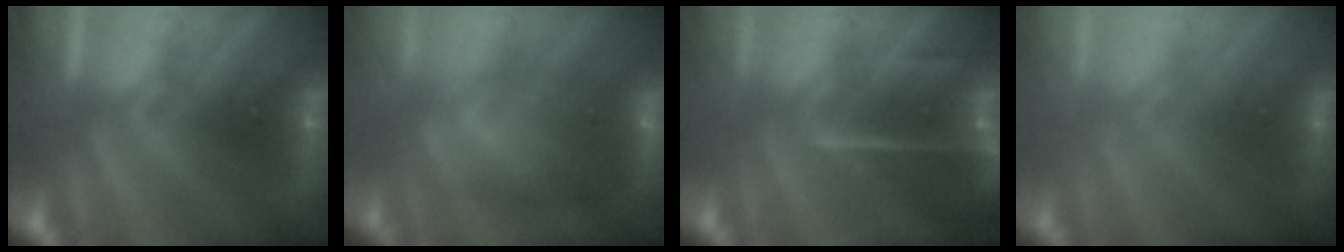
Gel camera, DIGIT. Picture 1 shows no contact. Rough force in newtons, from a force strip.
{"total": 9.1}
{"total": 7.3}
{"total": 2.9}